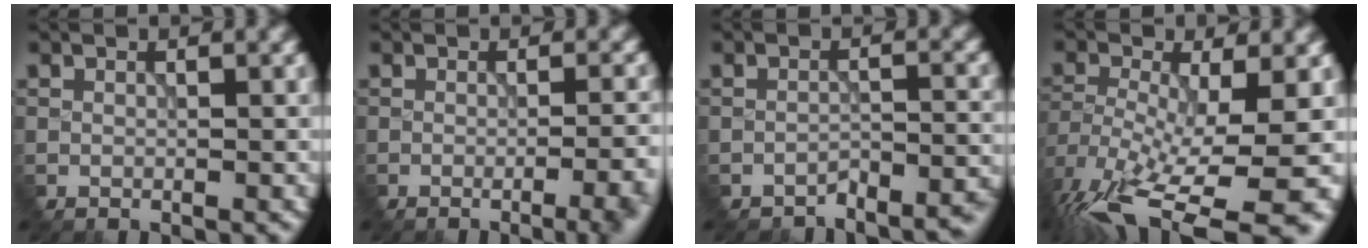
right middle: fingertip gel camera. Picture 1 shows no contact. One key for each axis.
{"total": 7.2, "fx": -2.6, "fy": 2.8, "fz": 6.1, "tx": -0.042, "ty": 0.009, "tz": -0.024}
{"total": 3.1, "fx": -3.1, "fy": 0.3, "fz": -0.2, "tx": -0.002, "ty": 0.006, "tz": -0.050}
{"total": 13.3, "fx": -7.2, "fy": 4.5, "fz": 10.2, "tx": -0.223, "ty": -0.025, "tz": -0.094}